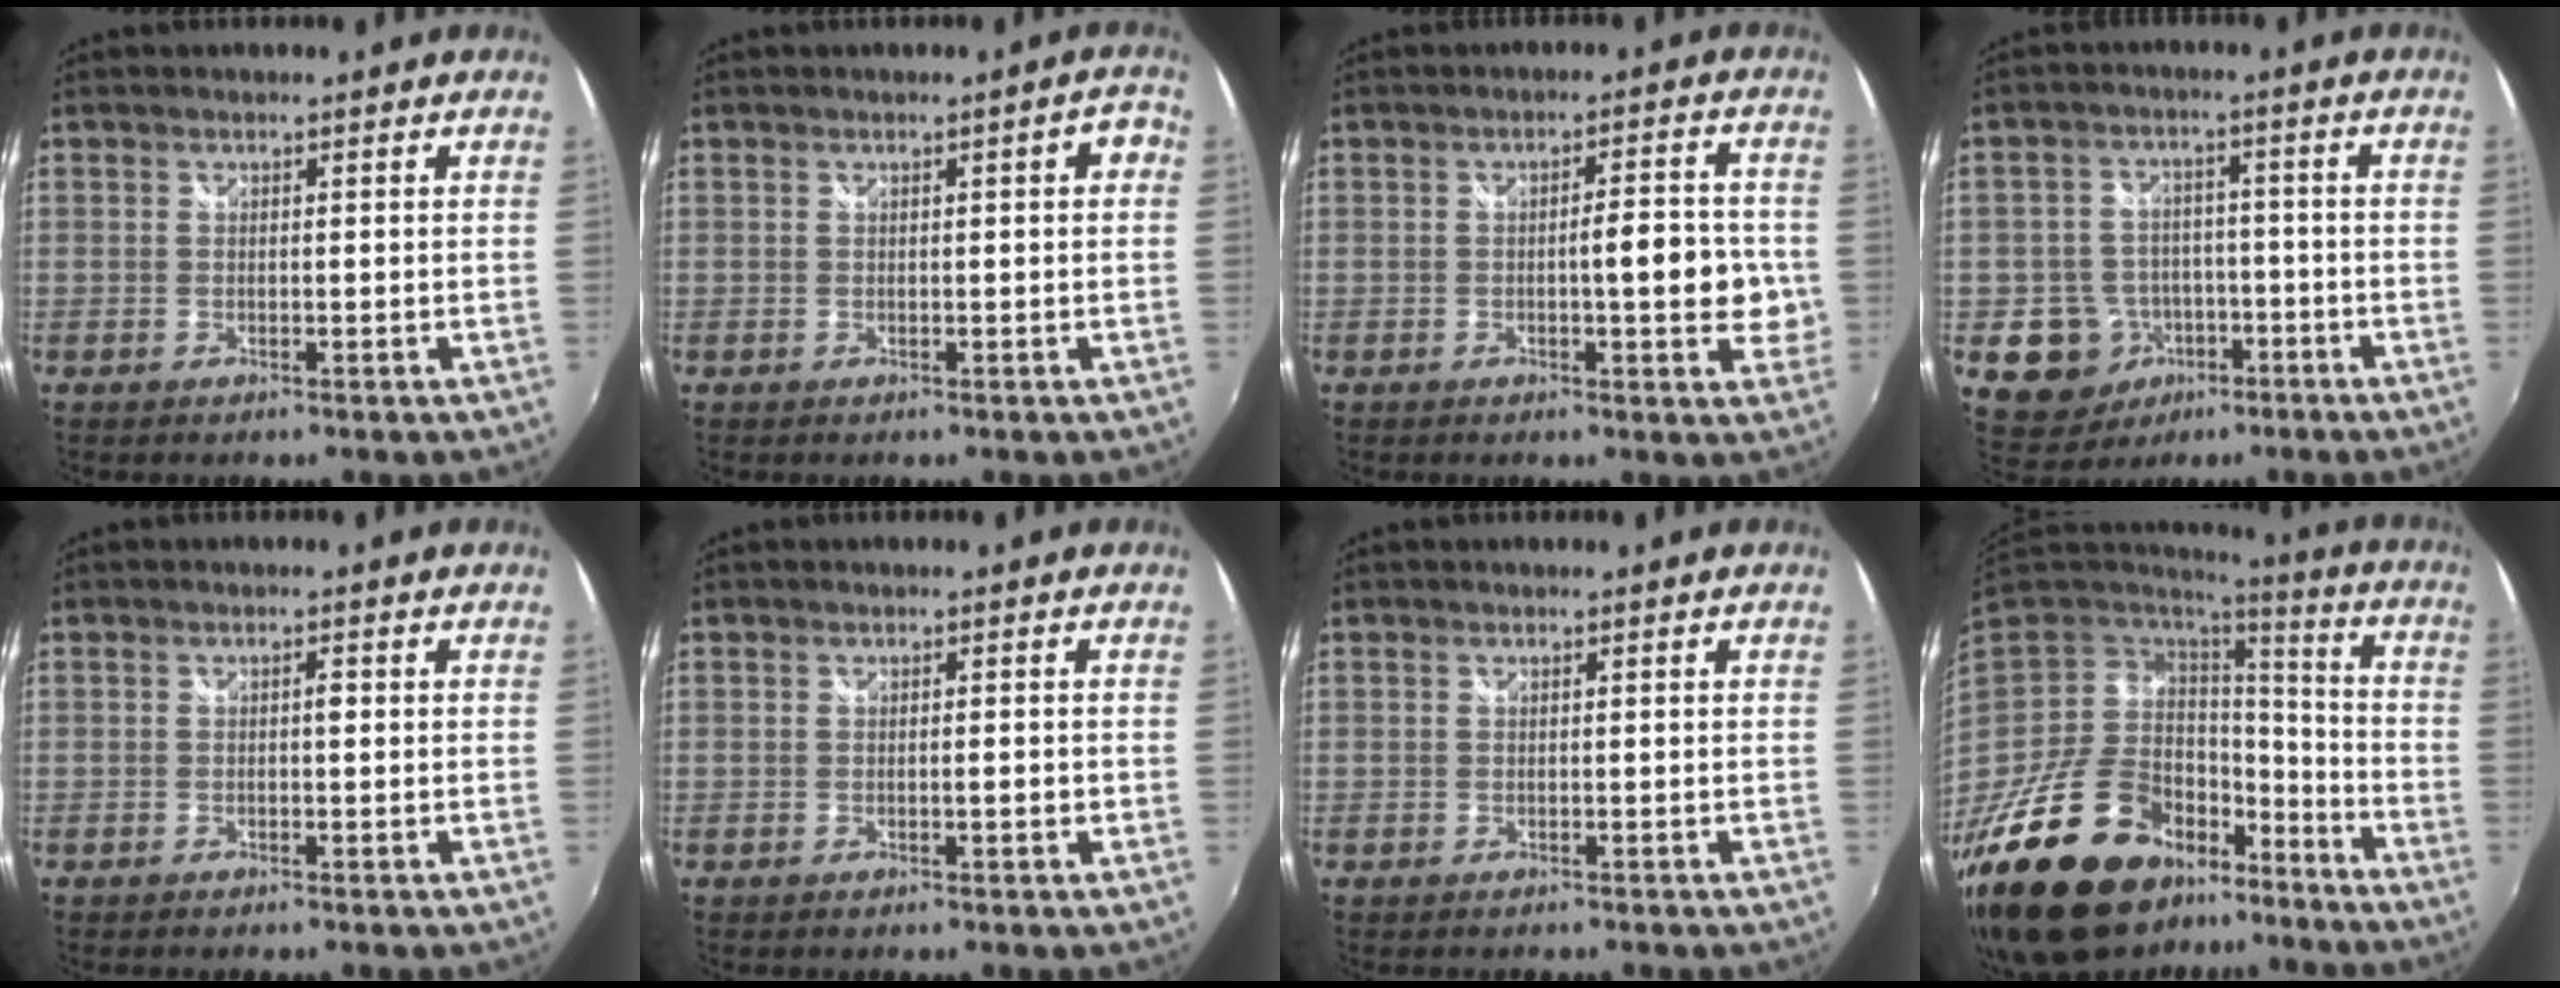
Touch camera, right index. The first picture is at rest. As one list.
[{"total": 2.8, "force": [0.6, 0.6, 2.7], "torque": [-0.035, 0.009, 0.008]}, {"total": 8.2, "force": [-0.7, 2.1, 7.9], "torque": [-0.109, 0.000, -0.008]}, {"total": 9.4, "force": [-4.1, 8.3, 1.9], "torque": [-0.060, 0.023, -0.048]}, {"total": 0.9, "force": [0.0, 0.4, 0.8], "torque": [-0.013, 0.003, -0.002]}, {"total": 1.2, "force": [-0.2, 0.3, 1.1], "torque": [-0.015, 0.001, -0.004]}, {"total": 0.0}, {"total": 27.4, "force": [-17.9, 14.7, 14.5], "torque": [-0.300, -0.017, -0.275]}]